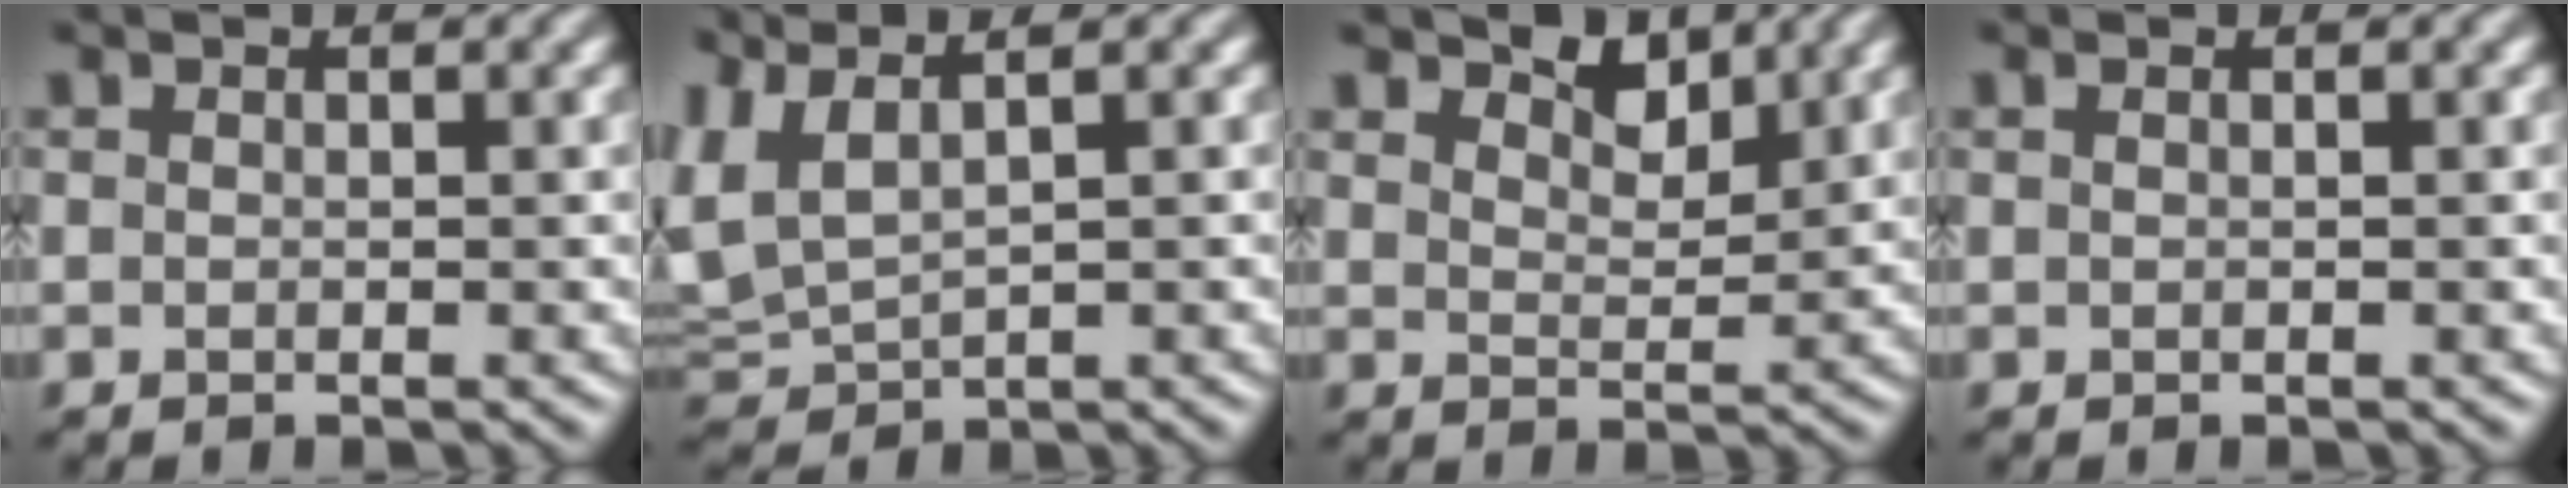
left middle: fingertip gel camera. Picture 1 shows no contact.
{"total": 4.4, "force": [2.2, 1.9, 3.3], "torque": [-0.094, 0.013, 0.046]}
{"total": 3.1, "force": [2.7, 1.0, 1.0], "torque": [-0.016, 0.001, 0.041]}
{"total": 0.5, "force": [0.2, 0.2, 0.4], "torque": [-0.008, -0.006, 0.000]}